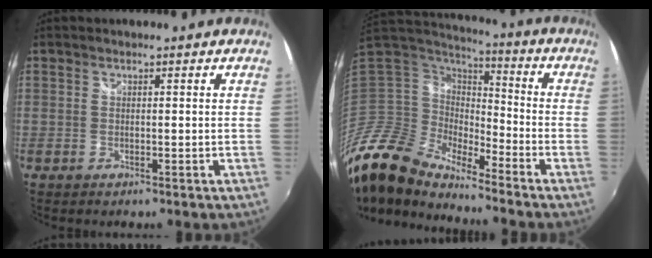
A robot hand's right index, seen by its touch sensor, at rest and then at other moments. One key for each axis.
{"total": 14.7, "fx": -12.5, "fy": 4.6, "fz": 6.1, "tx": -0.120, "ty": -0.009, "tz": -0.256}